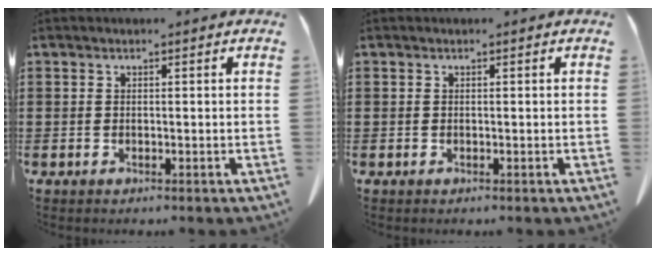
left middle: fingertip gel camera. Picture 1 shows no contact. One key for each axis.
{"total": 0.0}